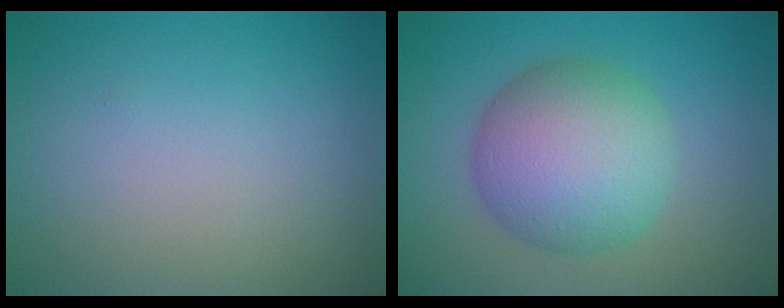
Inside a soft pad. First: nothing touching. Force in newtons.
{"total": 8.1, "press": 8.1, "slide": 0.1}